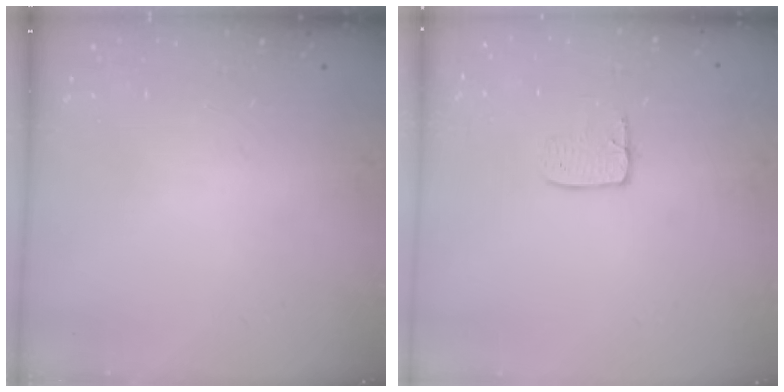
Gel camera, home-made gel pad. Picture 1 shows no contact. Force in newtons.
{"total": 3.3, "press": 3.3, "slide": 0.1}